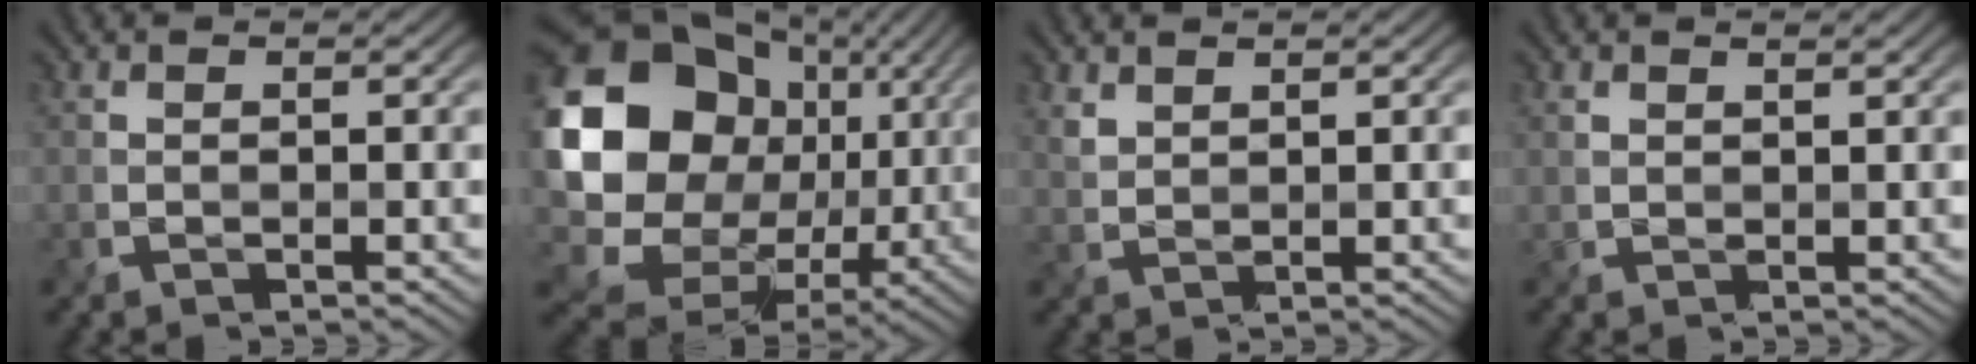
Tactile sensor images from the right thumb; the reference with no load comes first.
{"total": 19.5, "force": [2.6, 16.4, 10.2], "torque": [-0.251, -0.011, 0.054]}
{"total": 1.7, "force": [1.5, 0.7, 0.4], "torque": [-0.021, -0.001, 0.039]}
{"total": 1.1, "force": [1.0, 0.2, 0.2], "torque": [-0.011, -0.002, 0.023]}